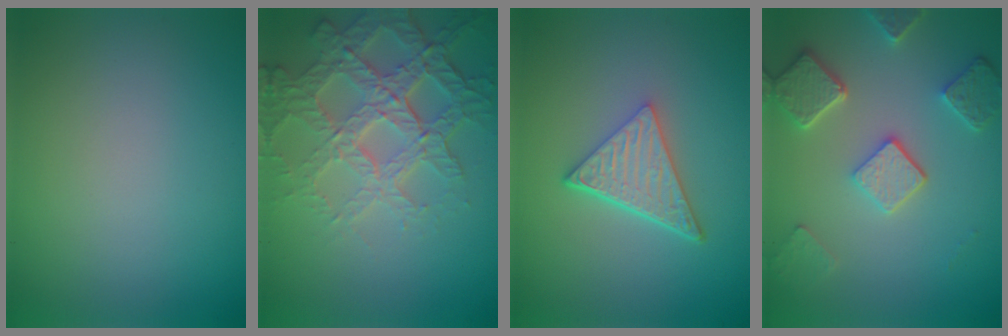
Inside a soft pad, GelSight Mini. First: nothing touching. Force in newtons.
{"total": 7.1, "press": 5.1, "slide": 5.0}
{"total": 4.8, "press": 3.4, "slide": 3.4}
{"total": 5.1, "press": 4.0, "slide": 3.2}